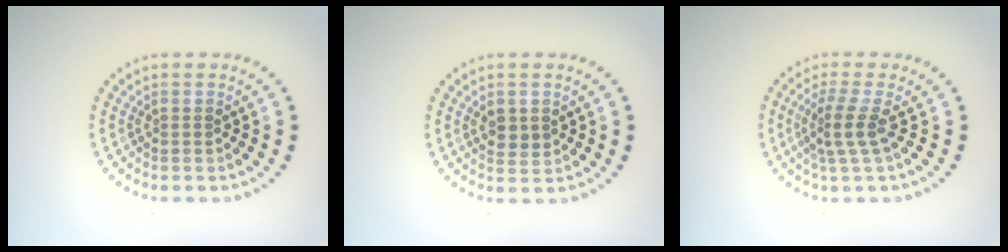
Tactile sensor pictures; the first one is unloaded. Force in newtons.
{"total": 1.9, "press": 1.8, "slide": 0.7}
{"total": 2.7, "press": 1.9, "slide": 2.0}